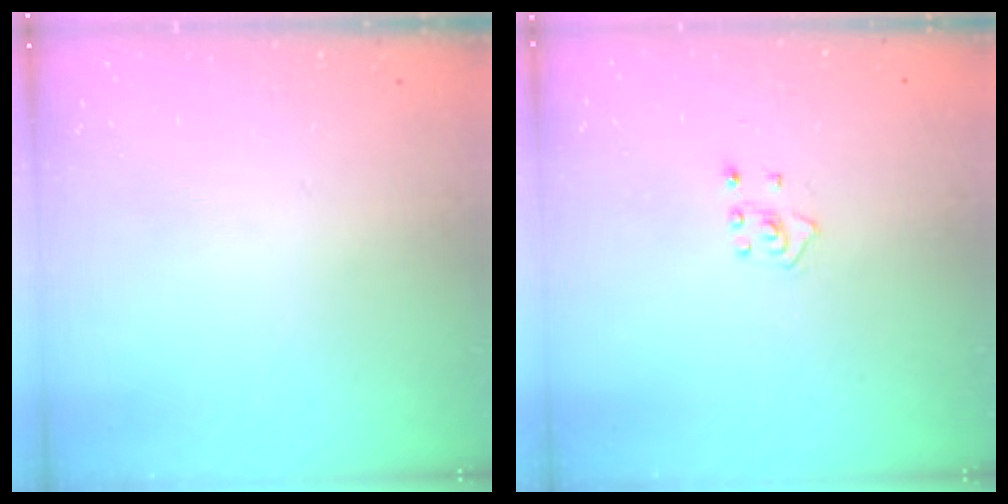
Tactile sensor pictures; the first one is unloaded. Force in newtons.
{"total": 2.4, "press": 2.4, "slide": 0.5}